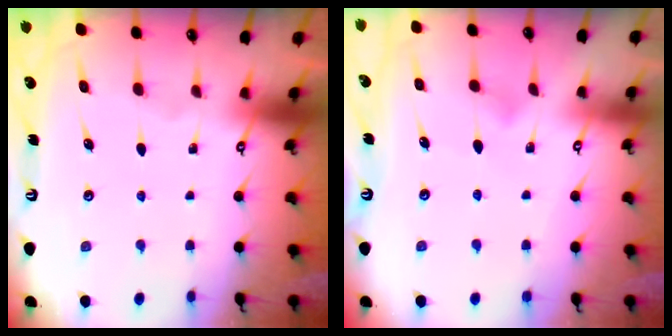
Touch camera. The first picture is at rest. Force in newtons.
{"total": 5.0, "press": 4.9, "slide": 0.3}